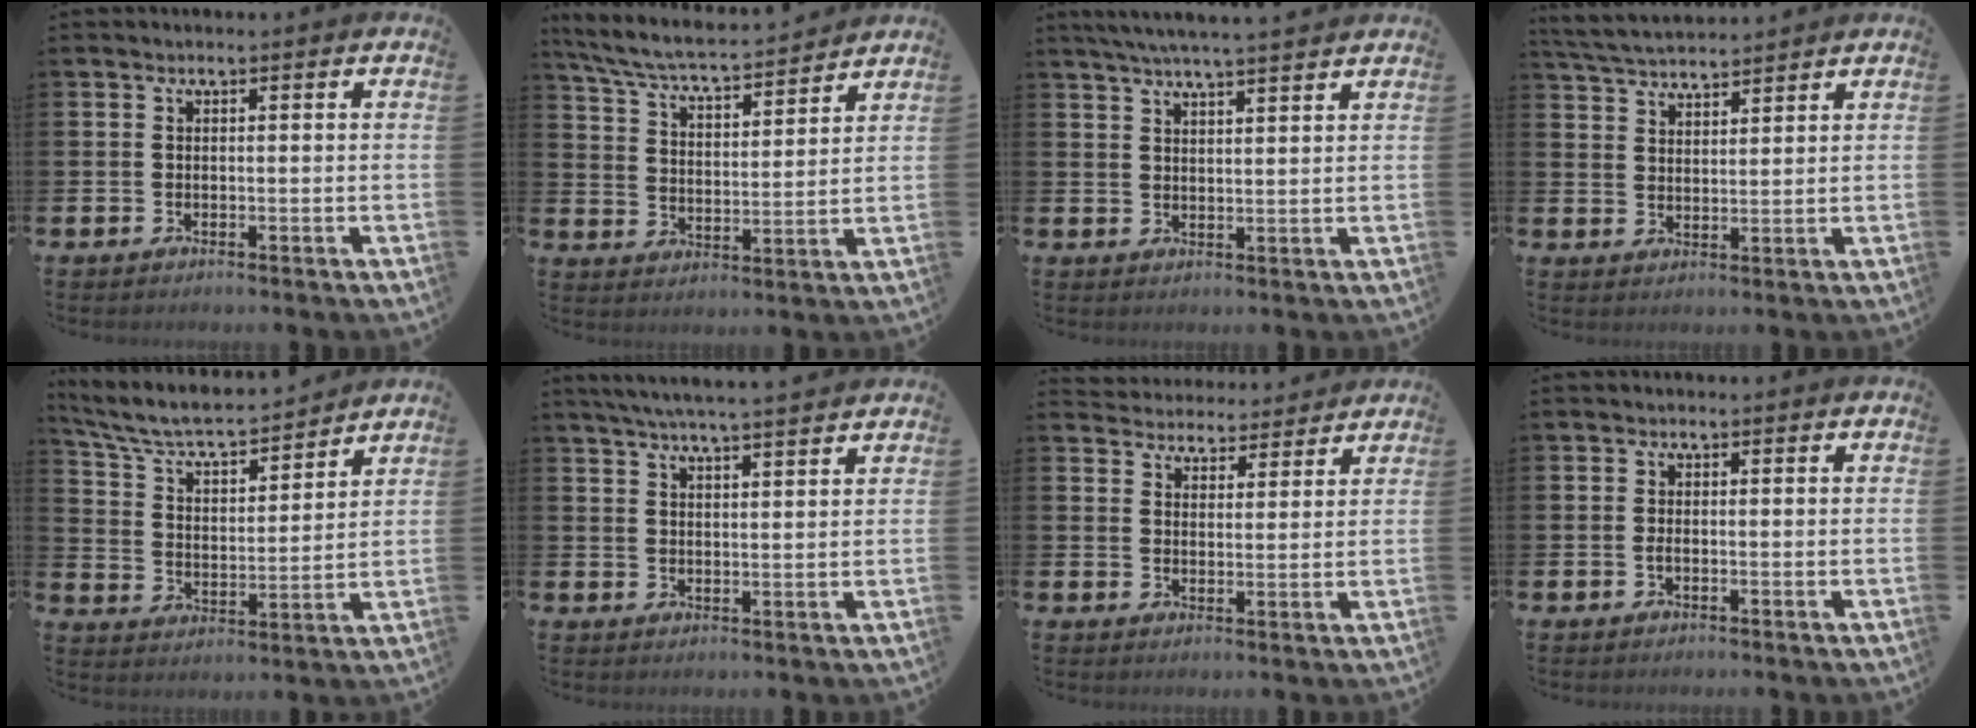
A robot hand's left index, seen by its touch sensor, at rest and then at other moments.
{"total": 6.3, "force": [6.0, 0.5, 2.0], "torque": [-0.066, -0.045, 0.099]}
{"total": 4.7, "force": [4.4, -0.4, 1.5], "torque": [-0.040, -0.014, 0.080]}
{"total": 4.3, "force": [4.3, 0.5, 0.4], "torque": [-0.027, -0.023, 0.078]}
{"total": 7.1, "force": [6.6, 1.3, 2.3], "torque": [-0.079, -0.050, 0.111]}
{"total": 5.0, "force": [4.7, -0.4, 1.5], "torque": [-0.041, -0.020, 0.084]}
{"total": 4.4, "force": [4.3, 1.0, -0.4], "torque": [-0.005, -0.029, 0.076]}
{"total": 0.7, "force": [-0.3, 0.2, 0.6], "torque": [-0.014, -0.001, -0.005]}